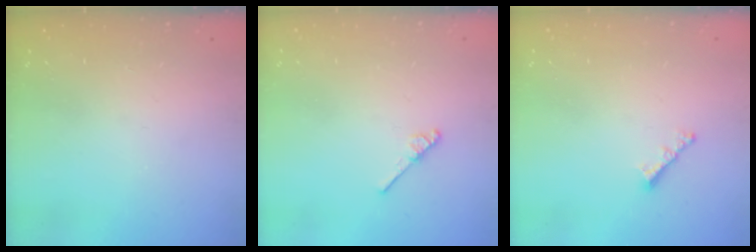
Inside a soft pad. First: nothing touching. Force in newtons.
{"total": 3.0, "press": 2.9, "slide": 0.5}
{"total": 2.2, "press": 2.2, "slide": 0.5}